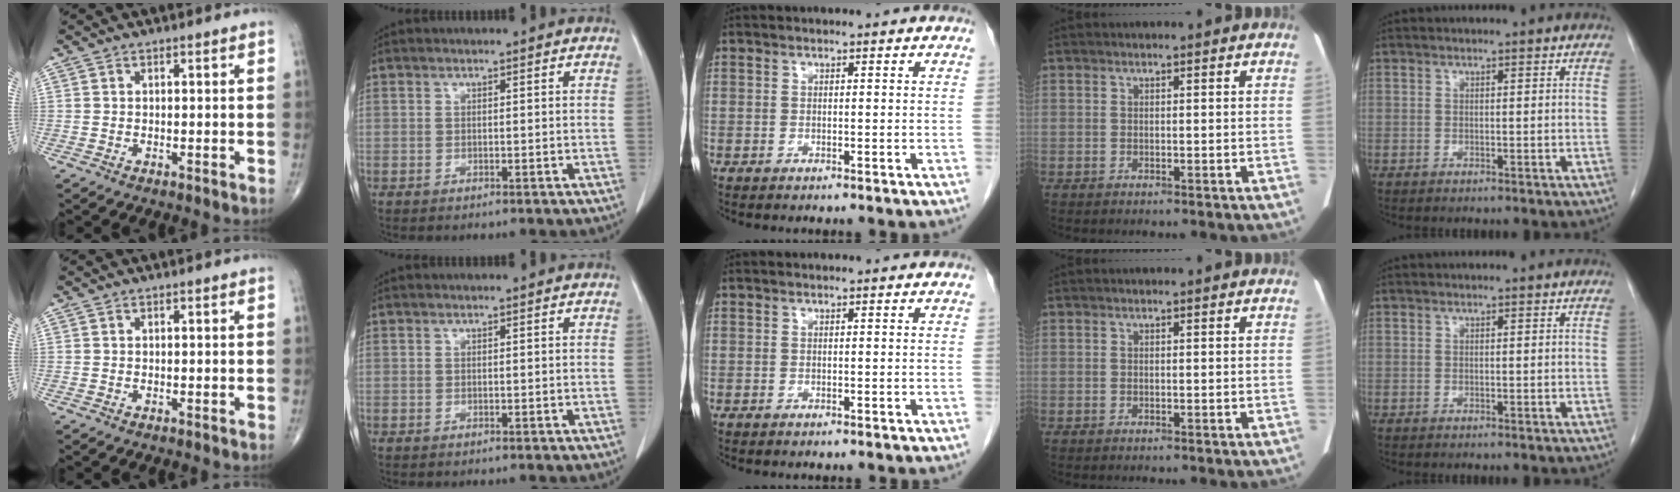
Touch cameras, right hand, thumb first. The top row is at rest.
{}